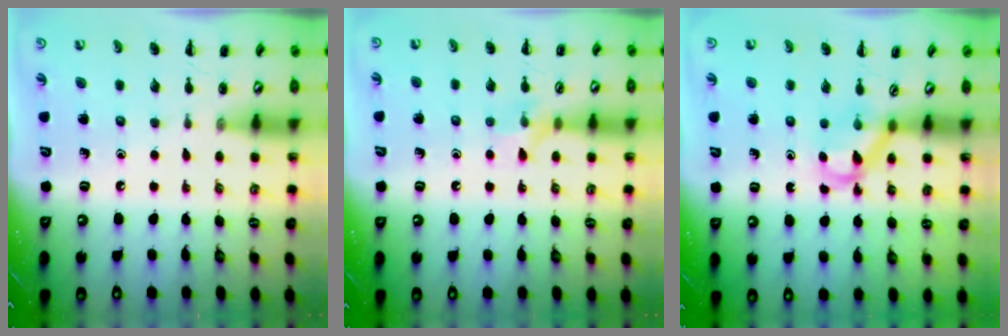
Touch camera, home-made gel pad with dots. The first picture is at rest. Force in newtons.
{"total": 6.4, "press": 6.4, "slide": 0.9}
{"total": 3.3, "press": 3.1, "slide": 1.2}